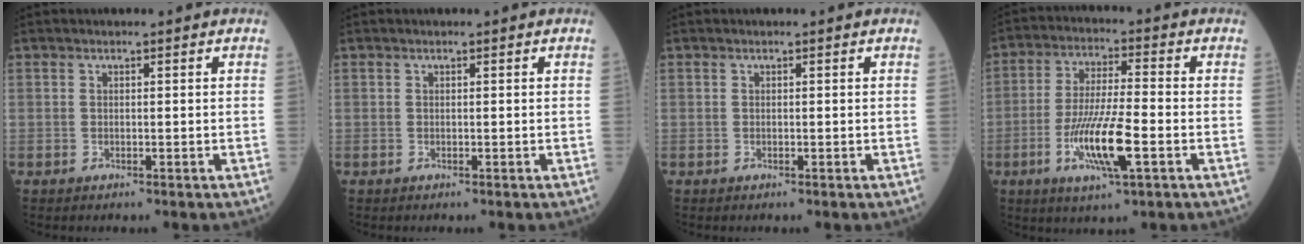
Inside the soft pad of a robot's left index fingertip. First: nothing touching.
{"total": 0.0}
{"total": 0.0}
{"total": 10.7, "force": [-3.9, 1.3, 9.9], "torque": [-0.195, -0.016, -0.072]}